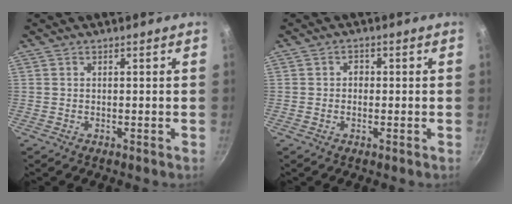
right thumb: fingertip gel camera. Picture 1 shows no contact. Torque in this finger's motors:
{"motor_torque": [0.25, 0.02, 0.05, -0.01, -0.02]}